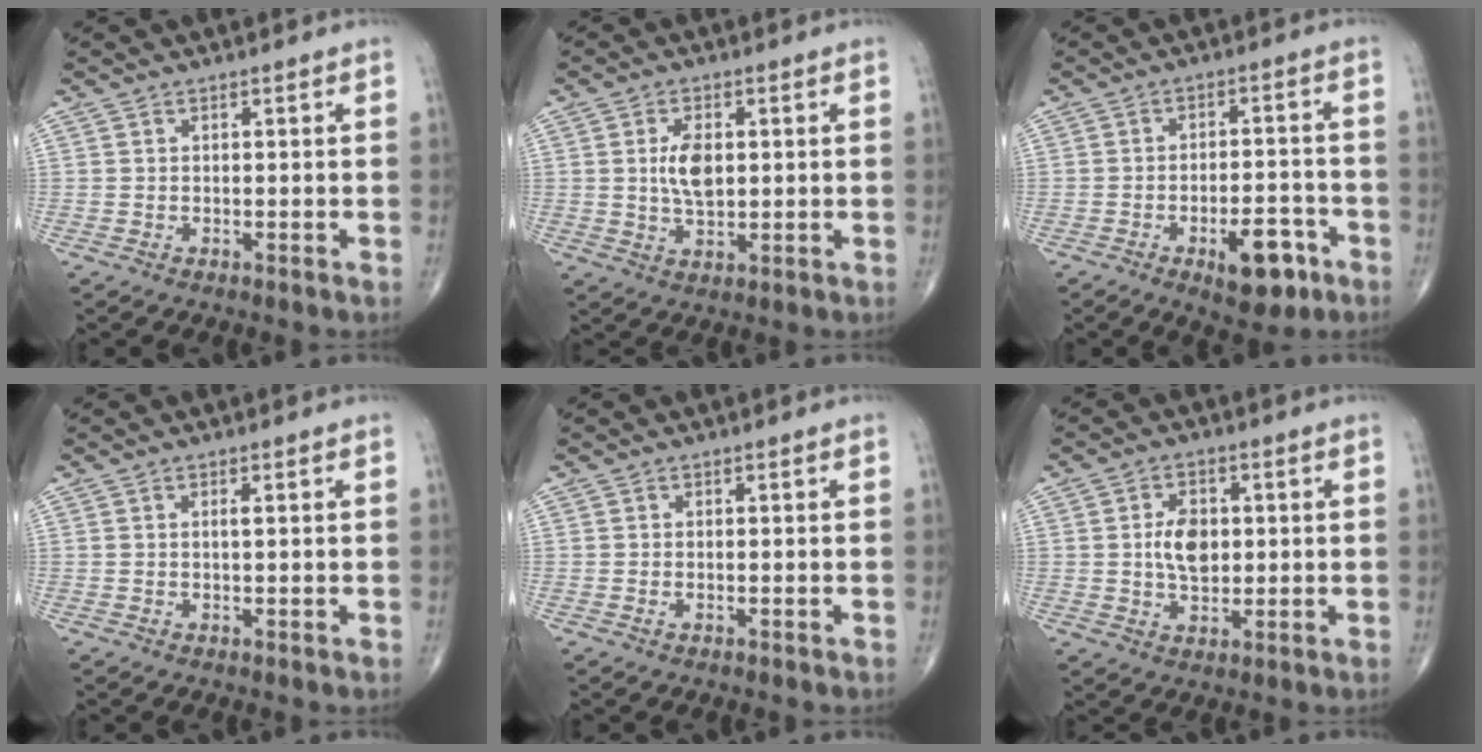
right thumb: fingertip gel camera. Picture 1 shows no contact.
{"total": 6.1, "force": [0.8, 3.2, 5.1], "torque": [-0.090, -0.006, 0.015]}
{"total": 9.6, "force": [-4.8, 4.3, 7.2], "torque": [-0.084, 0.027, -0.063]}
{"total": 0.7, "force": [0.2, 0.1, 0.7], "torque": [-0.016, 0.000, 0.001]}
{"total": 0.5, "force": [-0.3, 0.2, 0.4], "torque": [-0.010, 0.003, -0.004]}
{"total": 6.8, "force": [0.6, 4.3, 5.2], "torque": [-0.075, -0.002, 0.010]}